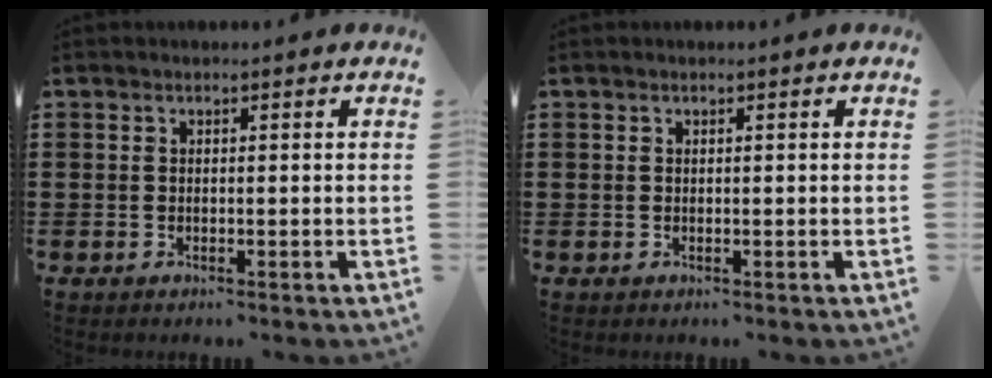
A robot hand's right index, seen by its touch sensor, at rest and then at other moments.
{"total": 0.0}